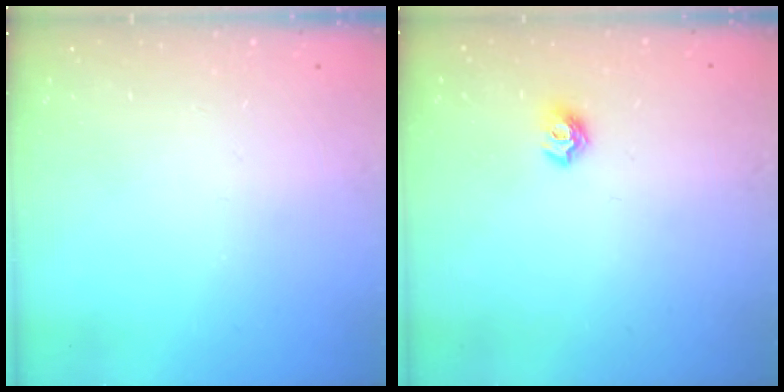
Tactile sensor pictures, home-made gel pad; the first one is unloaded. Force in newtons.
{"total": 7.2, "press": 7.1, "slide": 0.7}